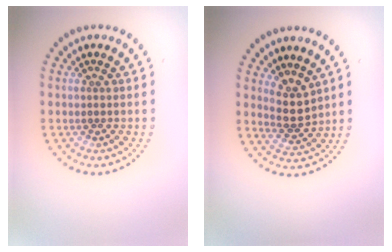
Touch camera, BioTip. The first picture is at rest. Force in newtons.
{"total": 2.5, "press": 2.0, "slide": 1.4}